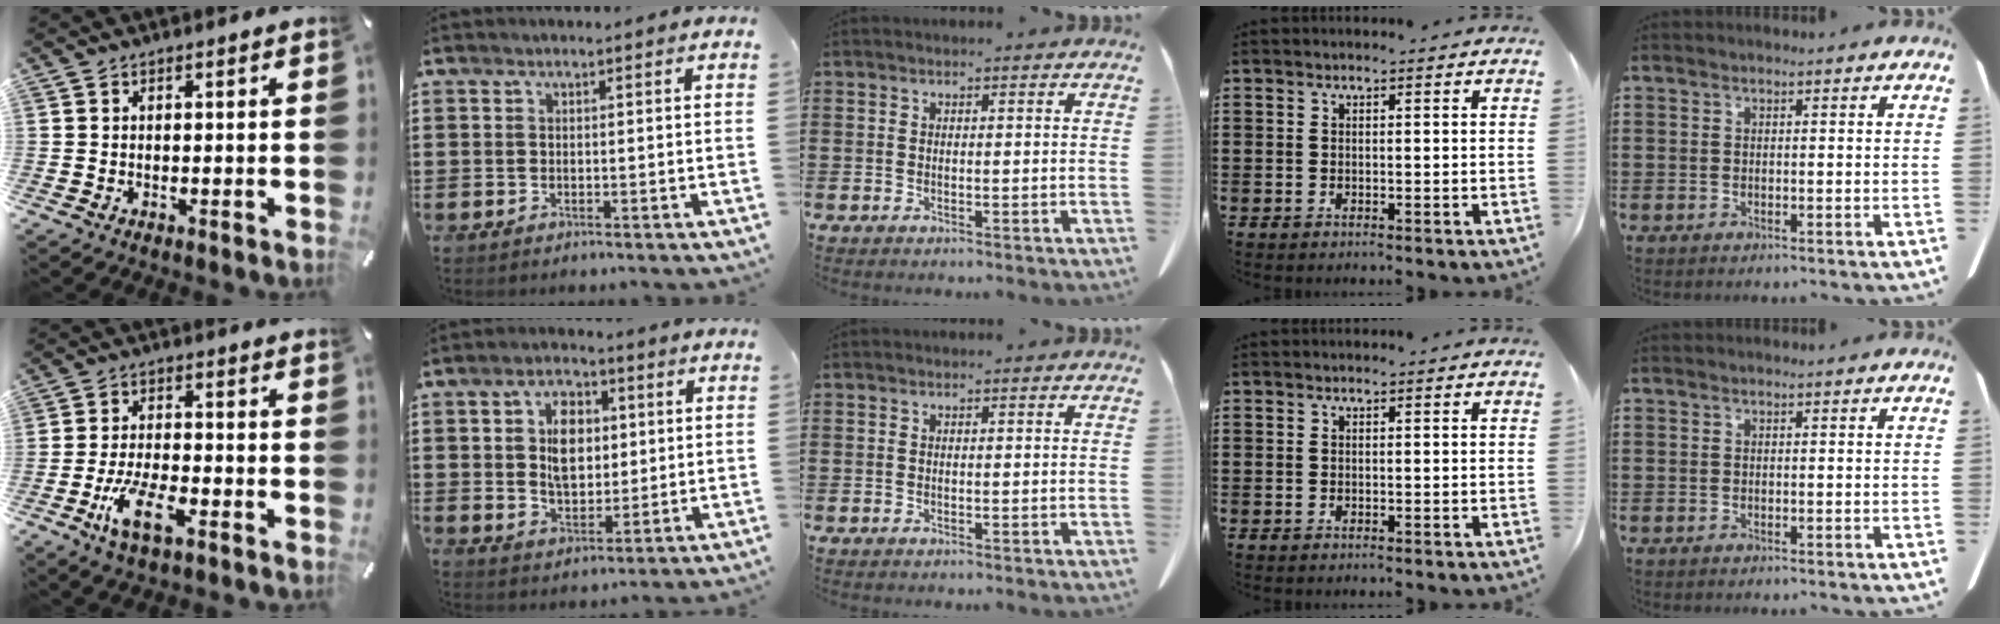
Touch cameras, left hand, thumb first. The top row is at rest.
{"thumb": {"total": 9.5, "force": [-4.8, 4.0, 7.1], "torque": [-0.154, 0.009, -0.089]}, "index": {"total": 7.1, "force": [1.5, 4.5, 5.2], "torque": [-0.098, 0.012, 0.021]}}